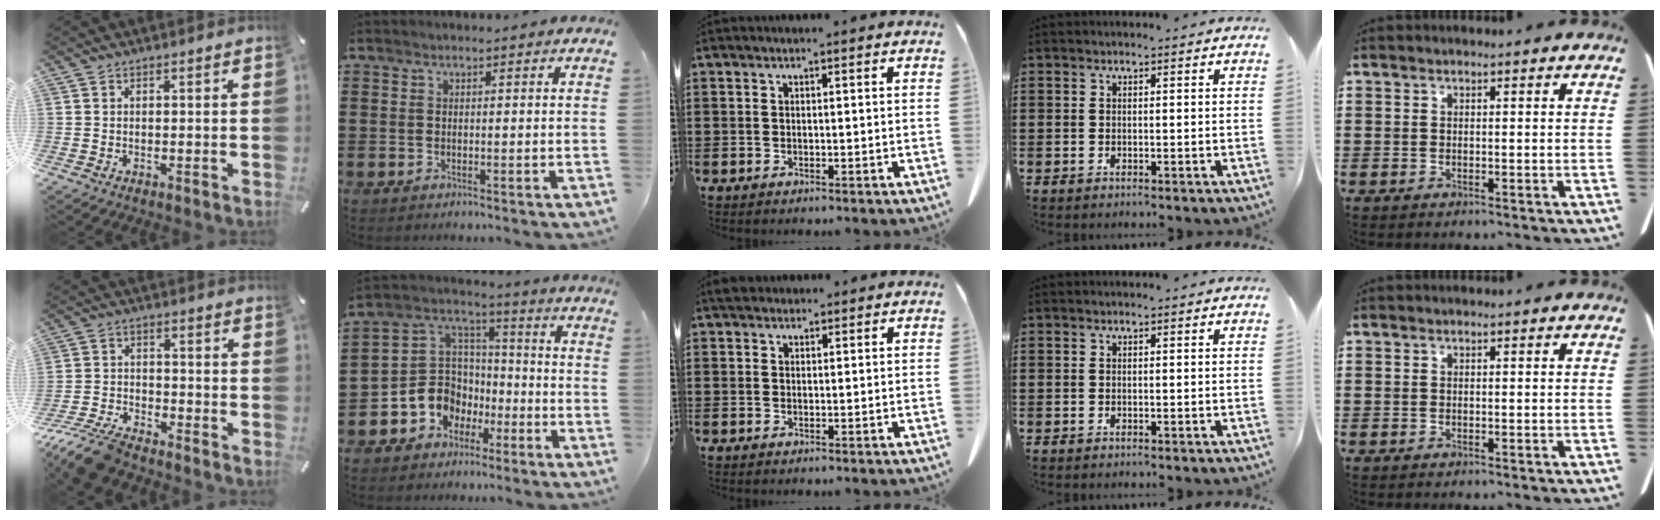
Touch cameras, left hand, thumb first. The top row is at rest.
{"thumb": {"total": 11.0, "force": [-9.4, 3.1, 4.7], "torque": [-0.094, 0.041, -0.184]}, "index": {"total": 7.9, "force": [-2.9, 7.2, 0.9], "torque": [-0.056, 0.002, -0.054]}, "middle": {"total": 1.9, "force": [1.5, 1.0, 0.5], "torque": [-0.016, 0.005, 0.031]}}